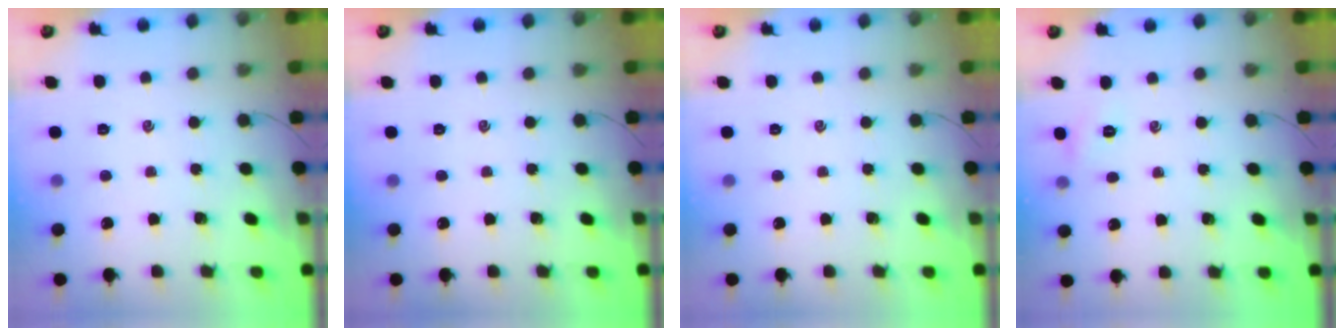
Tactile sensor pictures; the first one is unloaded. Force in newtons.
{"total": 0.0}
{"total": 0.0}
{"total": 2.2, "press": 2.2, "slide": 0.5}